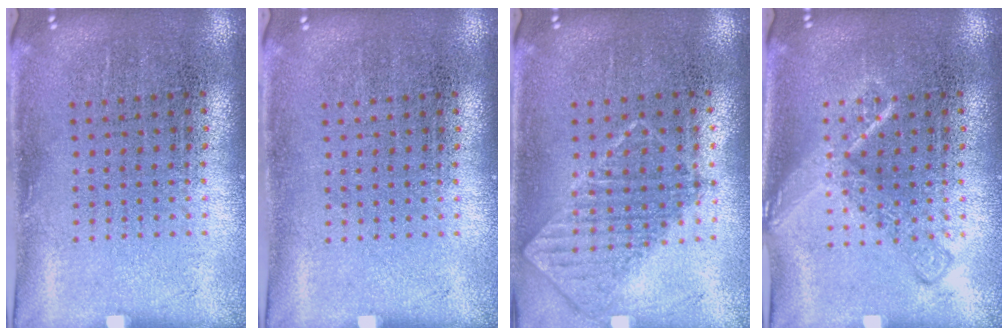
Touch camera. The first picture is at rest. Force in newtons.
{"total": 0.0}
{"total": 0.7, "press": 0.7, "slide": 0.1}
{"total": 2.3, "press": 2.3, "slide": 0.4}